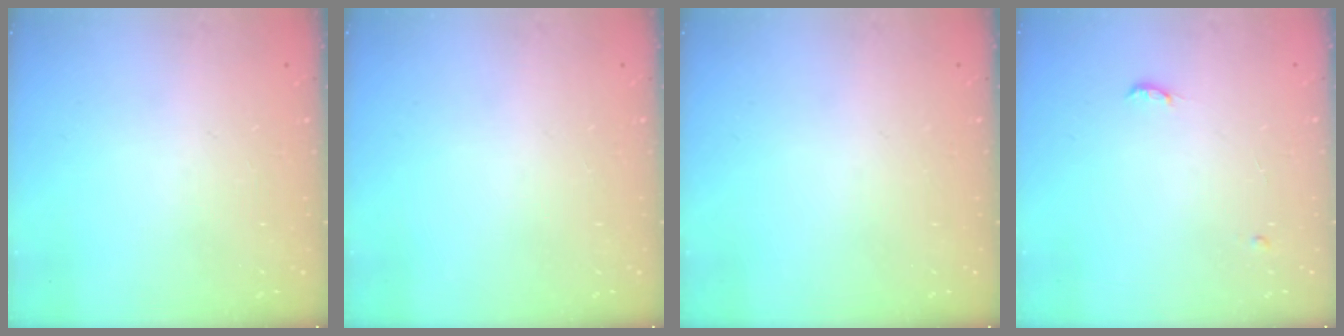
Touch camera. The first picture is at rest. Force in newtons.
{"total": 0.0}
{"total": 0.0}
{"total": 7.8, "press": 4.4, "slide": 6.4}